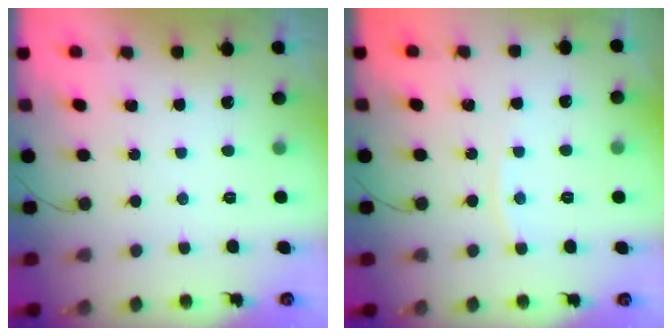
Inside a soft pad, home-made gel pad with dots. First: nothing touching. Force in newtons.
{"total": 3.5, "press": 3.5, "slide": 0.4}